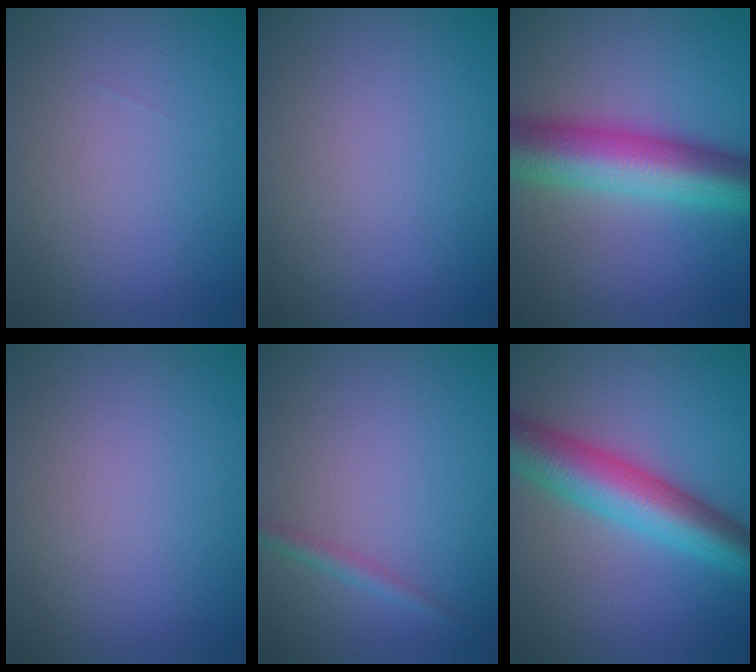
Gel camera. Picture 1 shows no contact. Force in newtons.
{"total": 0.0}
{"total": 9.1, "press": 9.1, "slide": 0.1}
{"total": 0.0}
{"total": 1.4, "press": 1.4, "slide": 0.0}
{"total": 8.0, "press": 8.0, "slide": 0.0}